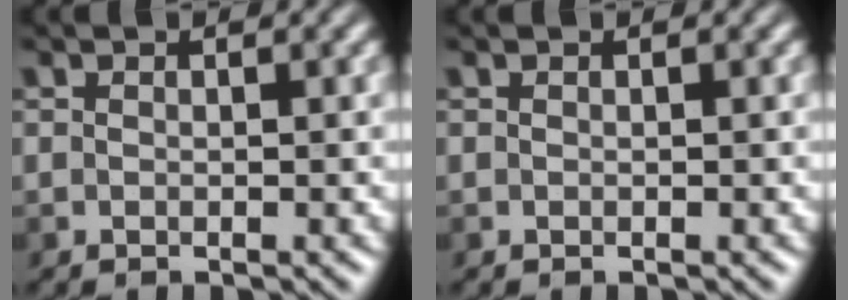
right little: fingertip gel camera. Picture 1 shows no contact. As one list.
[{"total": 0.0}]